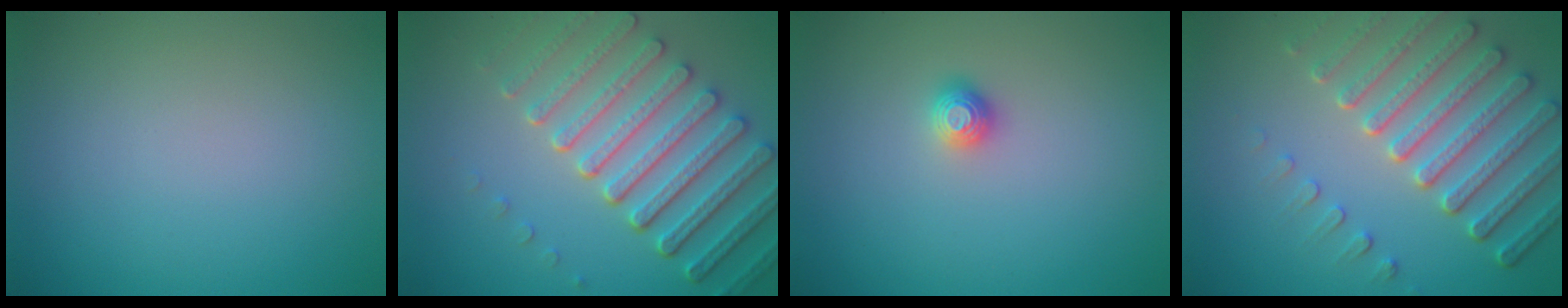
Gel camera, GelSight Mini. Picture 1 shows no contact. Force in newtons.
{"total": 7.0, "press": 5.5, "slide": 4.4}
{"total": 1.1, "press": 1.0, "slide": 0.3}
{"total": 6.4, "press": 5.2, "slide": 3.8}